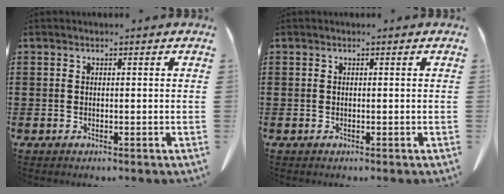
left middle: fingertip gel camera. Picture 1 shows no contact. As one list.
[{"total": 0.0}]